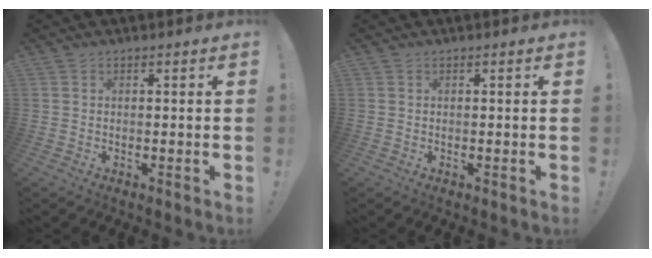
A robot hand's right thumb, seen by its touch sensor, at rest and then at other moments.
{"total": 0.0}